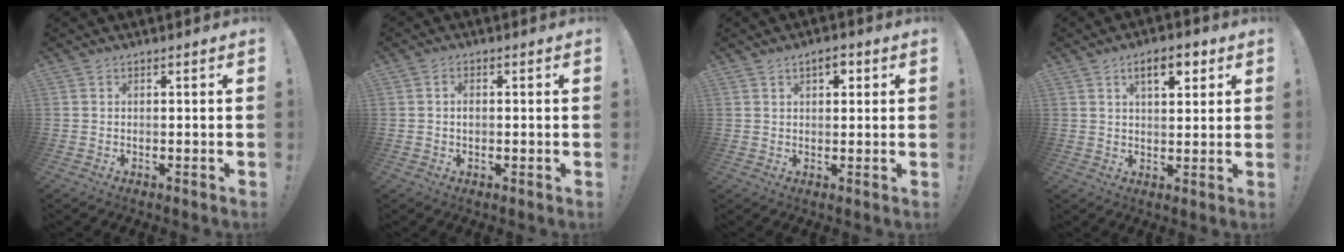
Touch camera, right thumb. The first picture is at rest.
{"total": 1.5, "force": [-0.1, 1.1, 0.9], "torque": [-0.027, 0.009, 0.000]}
{"total": 3.5, "force": [1.8, 1.8, 2.4], "torque": [-0.030, -0.004, 0.028]}
{"total": 7.3, "force": [3.7, 3.2, 5.5], "torque": [-0.076, -0.006, 0.059]}